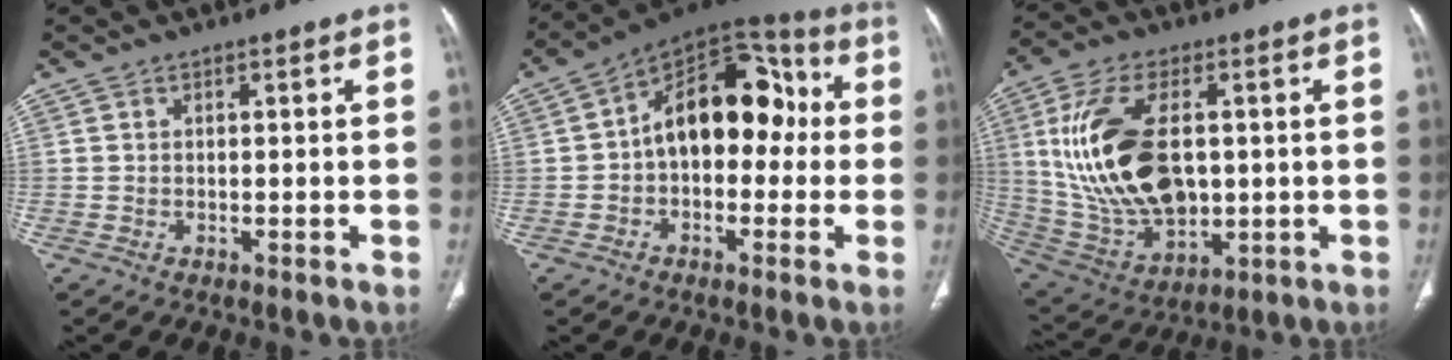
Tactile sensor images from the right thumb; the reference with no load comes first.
{"total": 17.2, "force": [0.3, 10.9, 13.3], "torque": [-0.154, 0.055, -0.011]}
{"total": 21.3, "force": [2.2, 12.2, 17.3], "torque": [-0.333, -0.010, 0.057]}